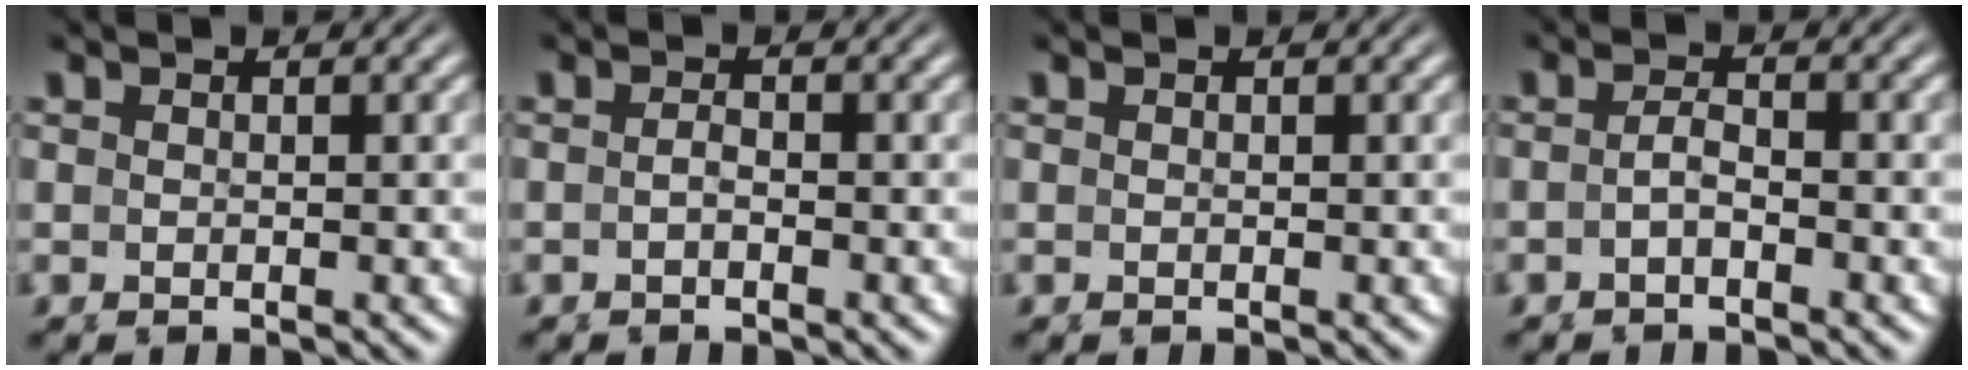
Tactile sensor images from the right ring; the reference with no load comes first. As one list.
[{"total": 1.1, "force": [-0.6, 0.4, 0.8], "torque": [-0.014, 0.004, -0.015]}, {"total": 0.0}, {"total": 1.4, "force": [-0.9, 0.1, 1.1], "torque": [-0.023, -0.004, -0.017]}]